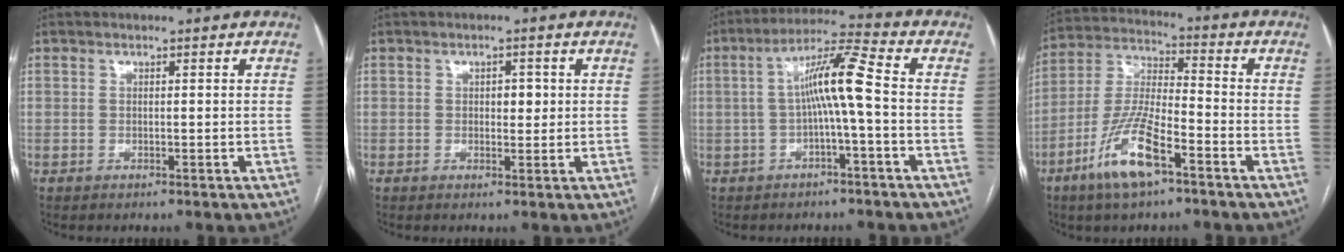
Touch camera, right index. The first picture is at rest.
{"total": 2.2, "force": [0.3, 1.2, 1.7], "torque": [-0.021, 0.003, 0.005]}
{"total": 8.3, "force": [-0.6, 0.0, 8.3], "torque": [-0.147, 0.027, -0.013]}
{"total": 11.8, "force": [-6.4, 2.4, 9.5], "torque": [-0.200, -0.008, -0.123]}